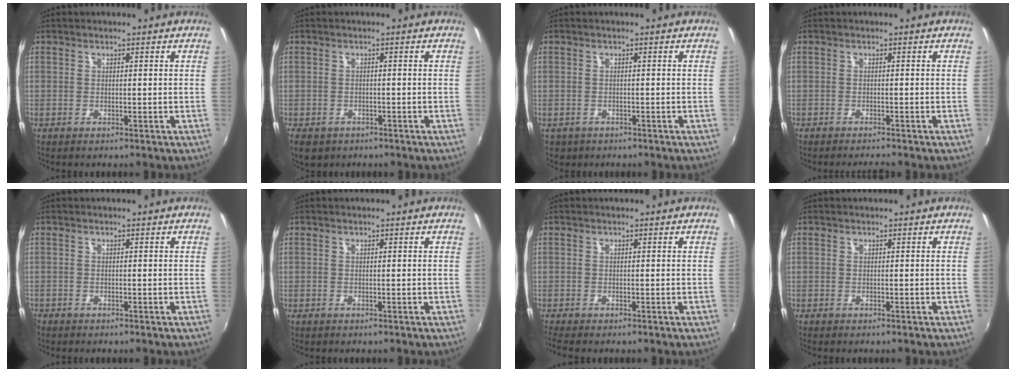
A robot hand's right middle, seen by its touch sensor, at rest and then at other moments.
{"total": 5.3, "force": [-3.1, 3.6, 2.4], "torque": [-0.058, -0.017, -0.046]}
{"total": 2.5, "force": [-1.2, 2.1, 0.8], "torque": [-0.022, -0.005, -0.015]}
{"total": 1.8, "force": [-1.8, -0.2, 0.5], "torque": [-0.015, -0.011, -0.033]}
{"total": 1.1, "force": [-0.9, 0.6, 0.1], "torque": [-0.007, -0.003, -0.019]}
{"total": 0.0}
{"total": 1.7, "force": [-1.4, 0.3, 0.9], "torque": [-0.020, -0.011, -0.023]}
{"total": 0.0}